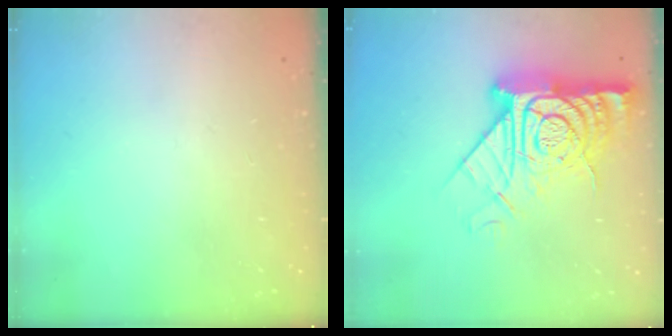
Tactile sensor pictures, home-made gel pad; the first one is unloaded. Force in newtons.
{"total": 20.5, "press": 20.4, "slide": 1.7}